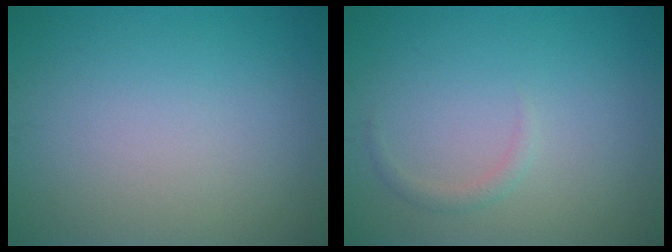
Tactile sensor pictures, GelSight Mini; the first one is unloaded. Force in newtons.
{"total": 0.9, "press": 0.9, "slide": 0.0}